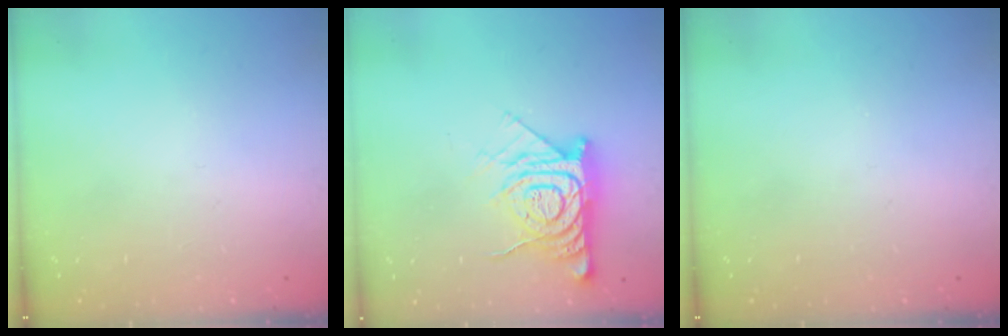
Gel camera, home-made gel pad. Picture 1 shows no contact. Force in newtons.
{"total": 13.0, "press": 13.0, "slide": 1.0}
{"total": 0.0}